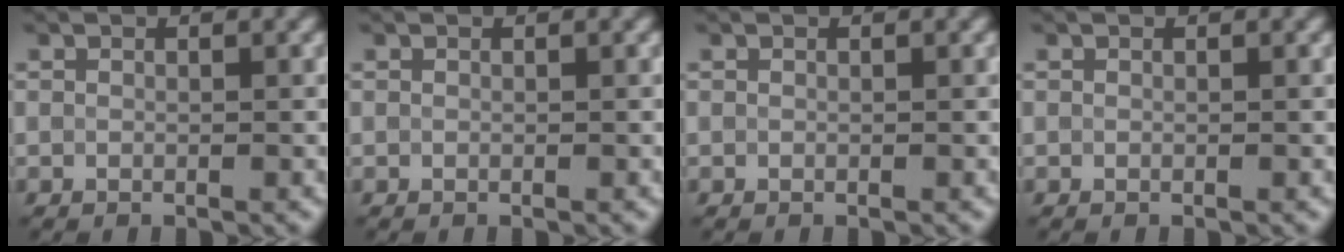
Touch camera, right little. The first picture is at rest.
{"total": 0.0}
{"total": 0.0}
{"total": 0.0}